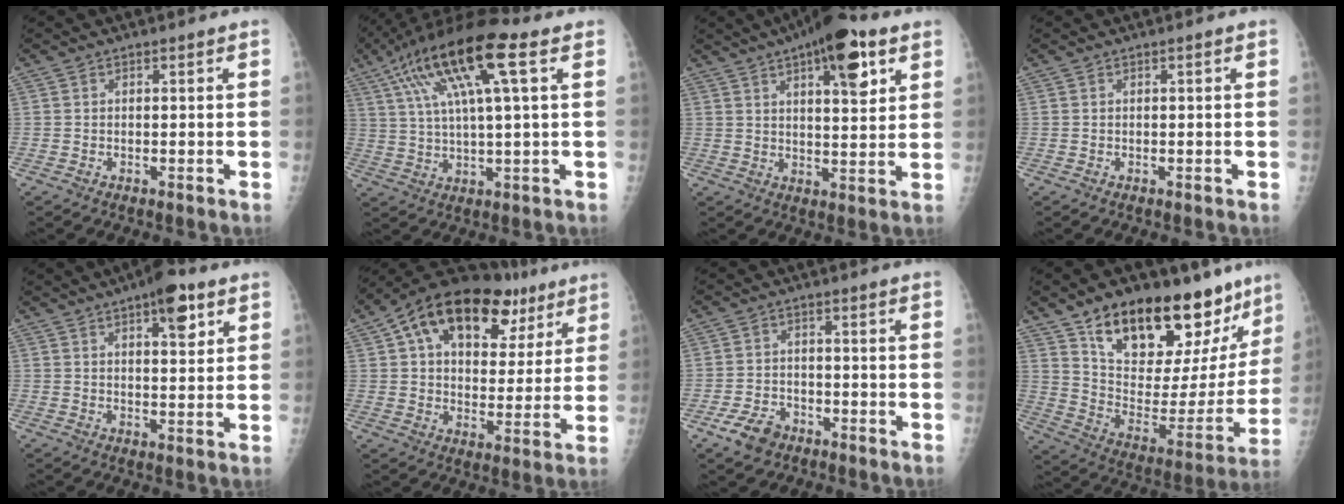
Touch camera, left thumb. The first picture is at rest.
{"total": 17.7, "force": [7.3, 3.8, 15.6], "torque": [-0.297, 0.012, 0.126]}
{"total": 13.5, "force": [6.9, 4.5, 10.6], "torque": [-0.130, -0.020, 0.097]}
{"total": 0.0}
{"total": 8.0, "force": [4.3, 3.0, 6.1], "torque": [-0.068, -0.016, 0.057]}
{"total": 23.8, "force": [11.6, 13.8, 15.5], "torque": [-0.213, 0.019, 0.183]}
{"total": 5.2, "force": [-3.3, 3.4, 2.3], "torque": [-0.040, 0.014, -0.056]}
{"total": 29.4, "force": [19.7, 12.4, 17.9], "torque": [-0.229, -0.069, 0.308]}